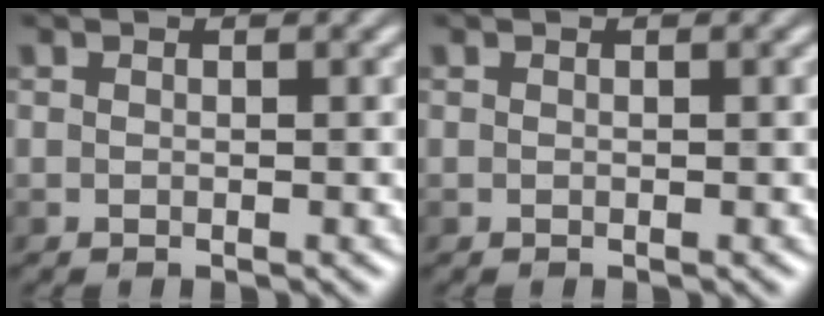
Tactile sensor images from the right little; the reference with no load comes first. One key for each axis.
{"total": 0.0}